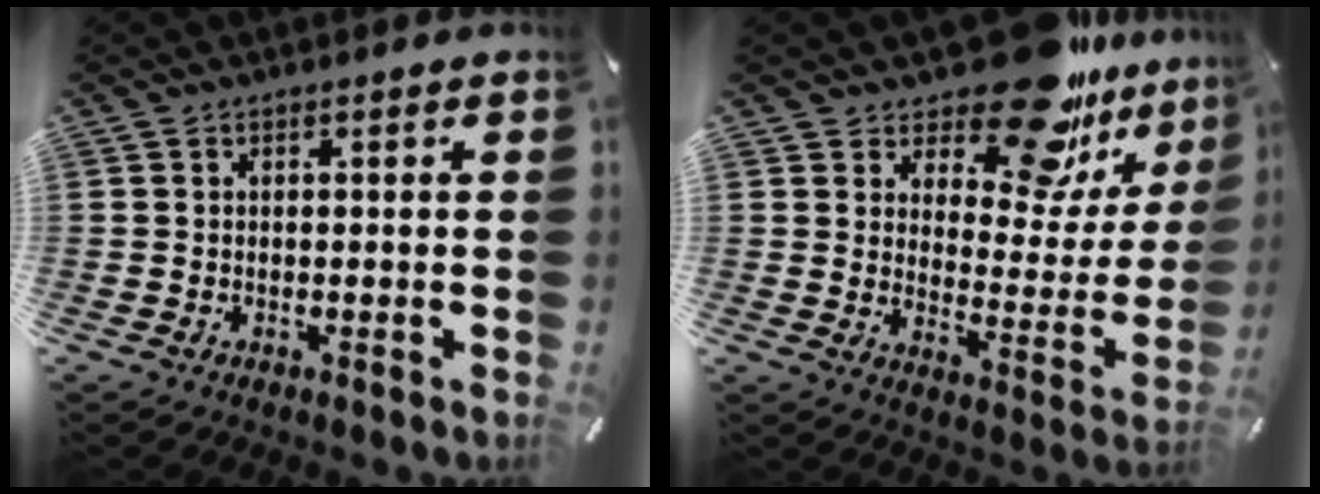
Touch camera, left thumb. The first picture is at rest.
{"total": 18.5, "force": [15.0, 7.0, 8.2], "torque": [-0.121, -0.121, 0.252]}